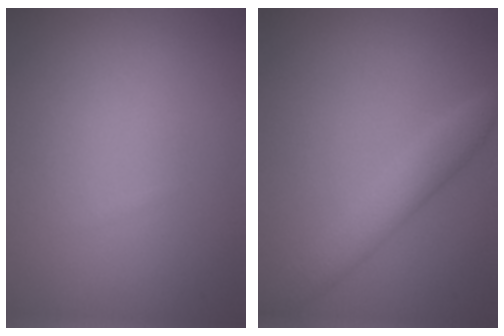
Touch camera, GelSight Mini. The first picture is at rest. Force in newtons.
{"total": 3.1, "press": 3.1, "slide": 0.1}